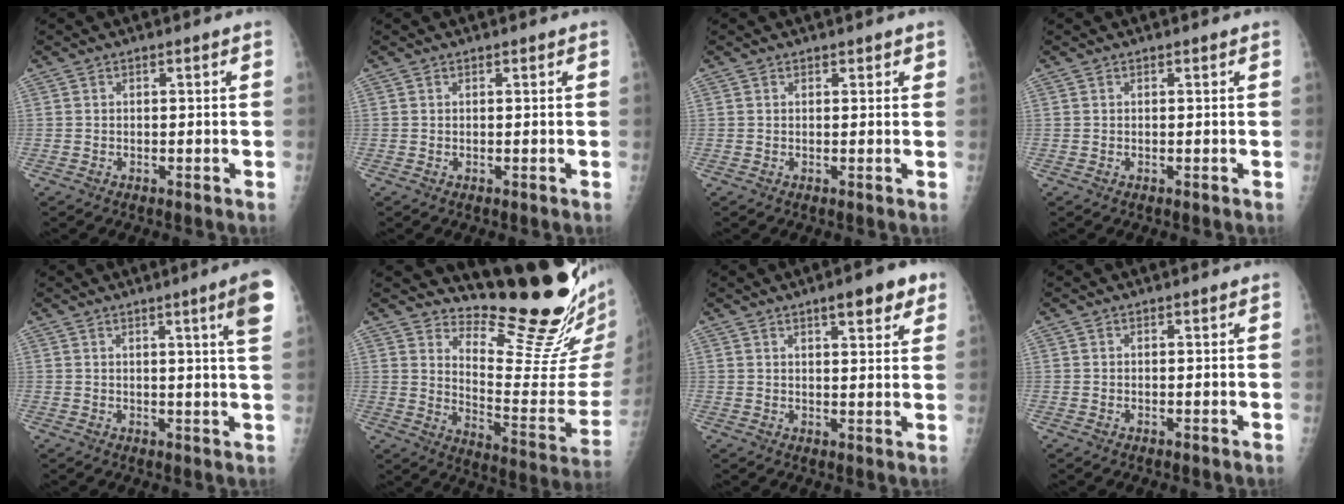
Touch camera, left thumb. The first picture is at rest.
{"total": 0.0}
{"total": 0.9, "force": [0.7, 0.5, 0.2], "torque": [0.008, -0.005, 0.007]}
{"total": 0.0}
{"total": 7.0, "force": [3.4, -0.5, 6.1], "torque": [-0.079, -0.021, 0.041]}
{"total": 18.8, "force": [16.2, 2.0, 9.3], "torque": [-0.112, -0.167, 0.234]}
{"total": 7.8, "force": [4.7, 2.3, 5.8], "torque": [-0.057, -0.018, 0.060]}
{"total": 0.0}